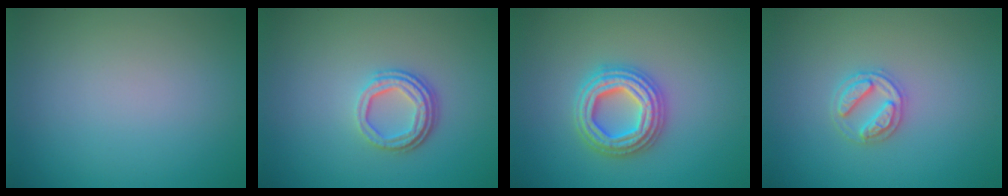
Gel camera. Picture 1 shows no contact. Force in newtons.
{"total": 3.5, "press": 2.6, "slide": 2.3}
{"total": 4.7, "press": 4.7, "slide": 0.7}
{"total": 2.6, "press": 2.5, "slide": 0.5}